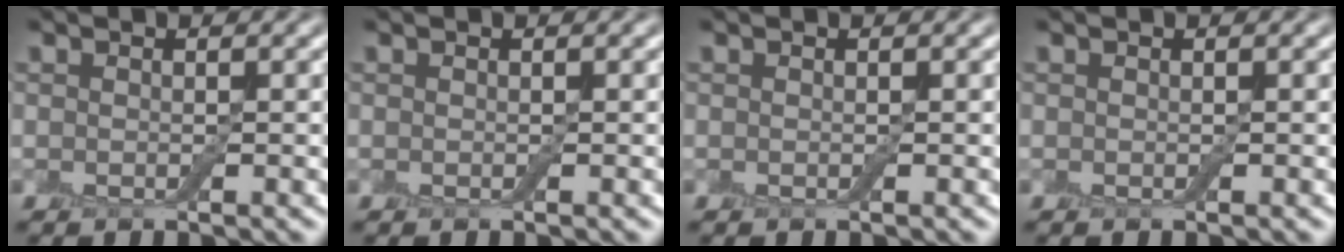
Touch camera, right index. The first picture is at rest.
{"total": 0.0}
{"total": 0.0}
{"total": 0.0}